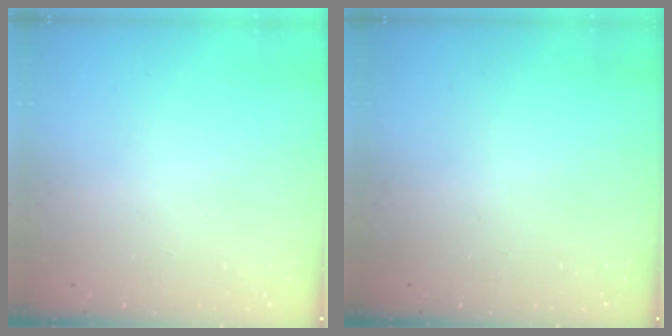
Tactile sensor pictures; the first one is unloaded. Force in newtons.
{"total": 0.0}